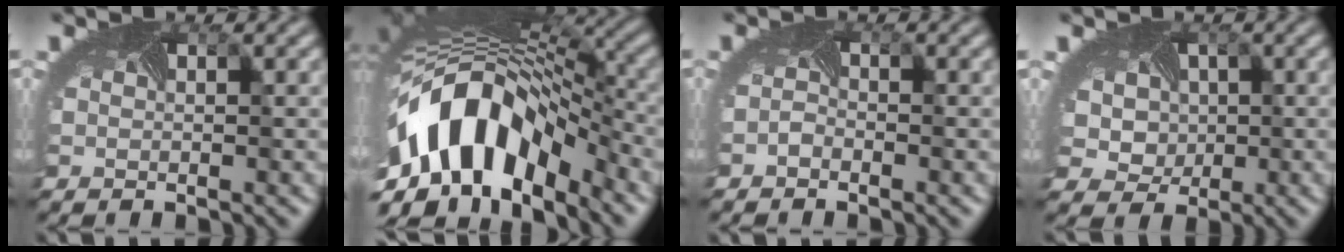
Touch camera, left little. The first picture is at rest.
{"total": 13.8, "force": [-4.9, 8.3, 9.9], "torque": [-0.192, -0.014, -0.079]}
{"total": 1.0, "force": [-1.0, 0.1, -0.1], "torque": [-0.008, -0.003, -0.020]}
{"total": 5.5, "force": [0.8, 4.7, 2.8], "torque": [-0.043, 0.012, -0.006]}